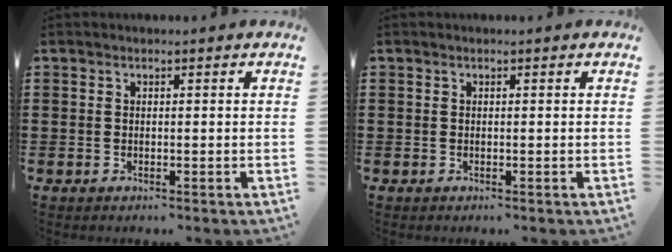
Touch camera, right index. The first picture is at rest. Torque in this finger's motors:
{"motor_torque": [-0.51, 1.00, 0.00, -0.01]}